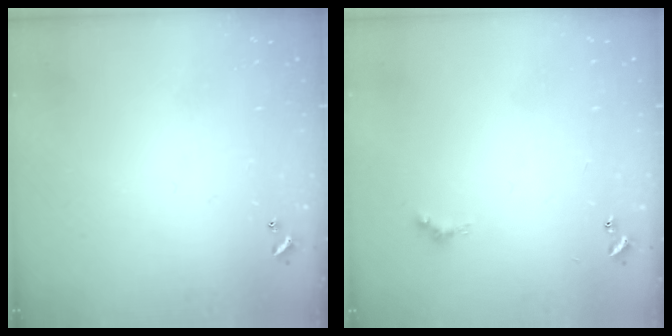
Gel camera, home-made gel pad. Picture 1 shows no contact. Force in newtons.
{"total": 3.3, "press": 3.2, "slide": 0.6}